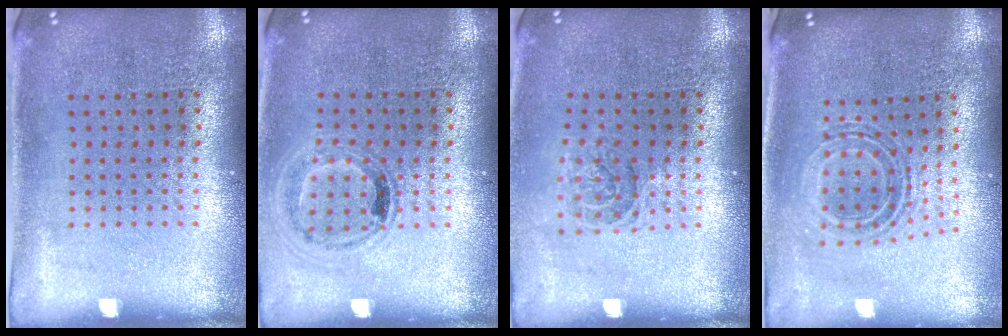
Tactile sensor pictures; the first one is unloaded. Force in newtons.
{"total": 1.0, "press": 1.0, "slide": 0.3}
{"total": 1.4, "press": 1.1, "slide": 0.8}
{"total": 0.7, "press": 0.7, "slide": 0.2}